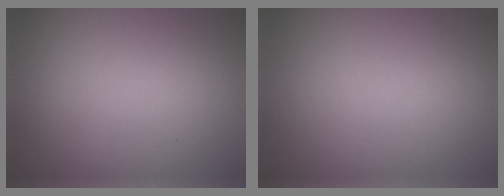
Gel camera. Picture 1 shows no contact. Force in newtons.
{"total": 0.0}